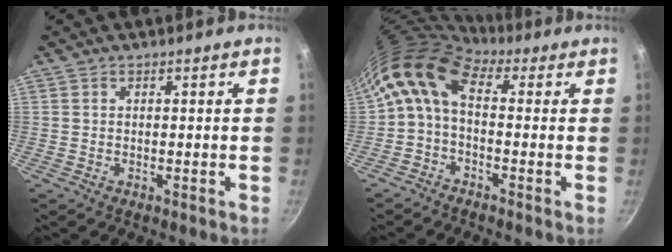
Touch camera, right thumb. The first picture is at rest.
{"total": 9.6, "force": [1.2, 5.6, 7.7], "torque": [-0.148, 0.027, 0.004]}